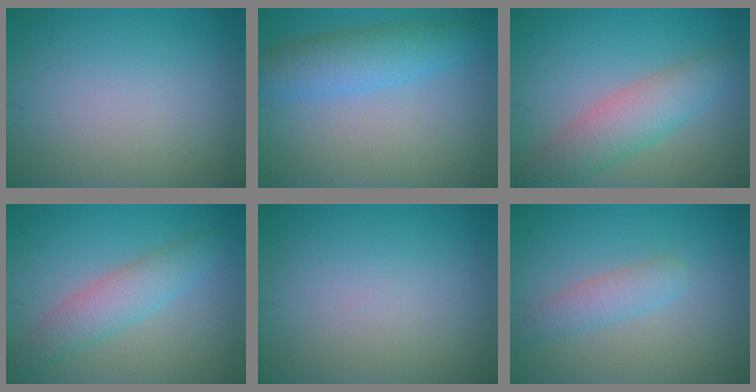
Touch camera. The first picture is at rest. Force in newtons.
{"total": 4.7, "press": 4.7, "slide": 0.1}
{"total": 4.7, "press": 4.7, "slide": 0.3}
{"total": 3.7, "press": 3.7, "slide": 0.1}
{"total": 0.0}
{"total": 2.5, "press": 2.5, "slide": 0.1}